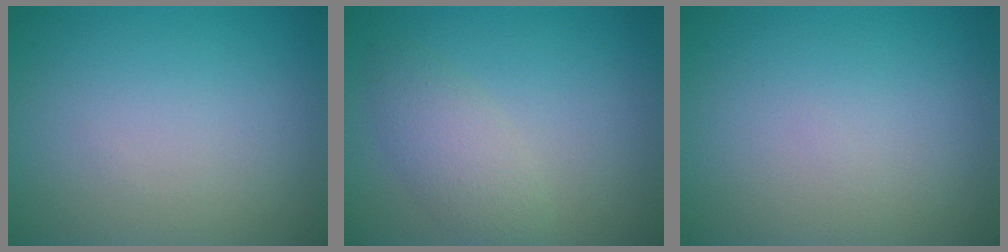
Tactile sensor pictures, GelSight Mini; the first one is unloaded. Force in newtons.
{"total": 2.9, "press": 2.9, "slide": 0.1}
{"total": 0.0}